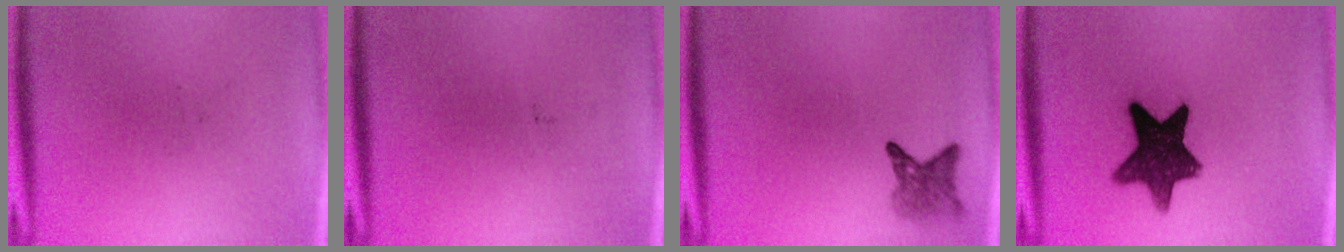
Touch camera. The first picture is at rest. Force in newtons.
{"total": 0.0}
{"total": 2.7}
{"total": 11.4}